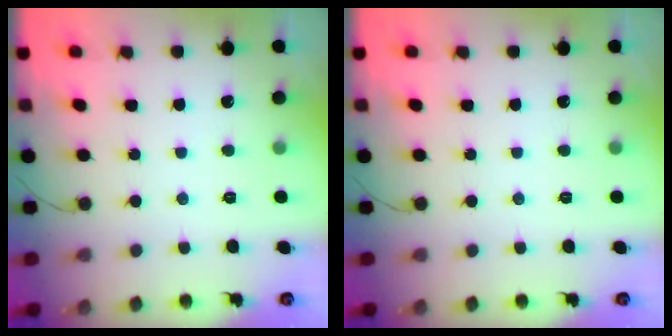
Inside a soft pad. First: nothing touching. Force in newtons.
{"total": 0.0}